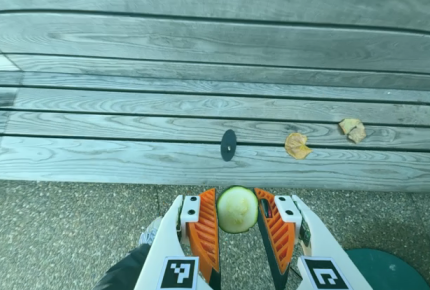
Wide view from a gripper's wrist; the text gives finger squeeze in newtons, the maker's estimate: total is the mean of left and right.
{"total": 7.9, "left": 7.7, "right": 8.1}